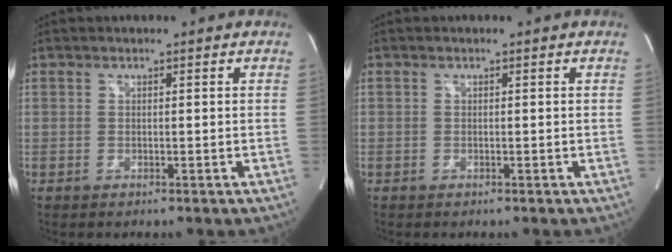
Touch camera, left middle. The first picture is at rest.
{"total": 0.0}